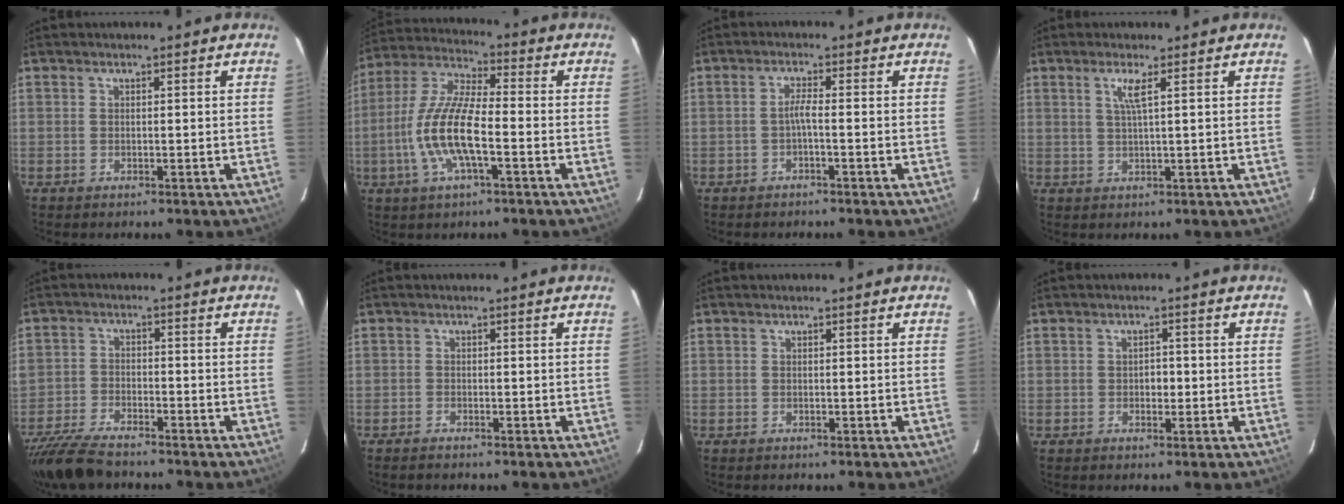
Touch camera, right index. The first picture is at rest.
{"total": 13.3, "force": [-3.6, 3.6, 12.3], "torque": [-0.259, -0.002, -0.073]}
{"total": 1.8, "force": [-0.9, -0.2, 1.5], "torque": [-0.031, 0.002, -0.017]}
{"total": 2.7, "force": [1.2, -0.5, 2.4], "torque": [-0.047, -0.004, 0.023]}
{"total": 9.7, "force": [-8.2, 3.0, 4.2], "torque": [-0.114, -0.016, -0.159]}
{"total": 1.0, "force": [-1.0, 0.2, 0.3], "torque": [-0.014, -0.001, -0.019]}
{"total": 0.0}
{"total": 1.8, "force": [-0.3, 1.5, 1.0], "torque": [-0.015, 0.006, -0.006]}